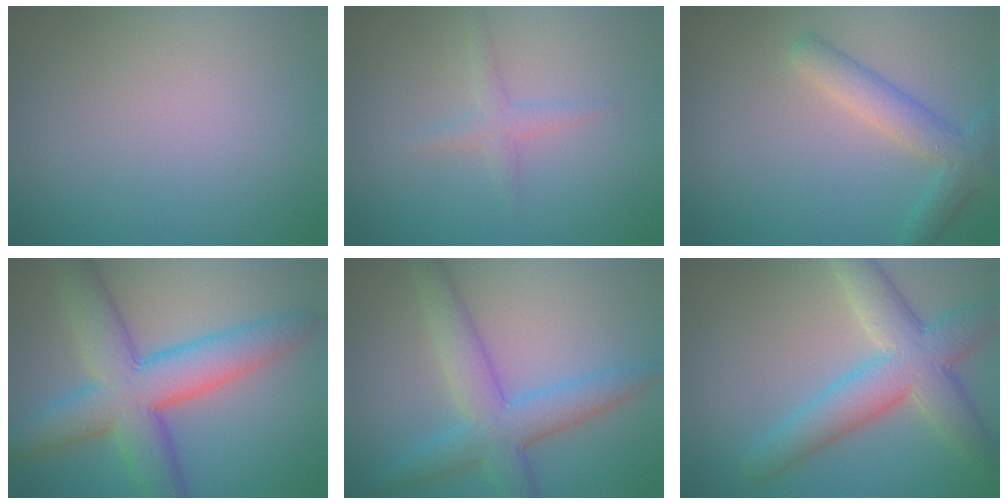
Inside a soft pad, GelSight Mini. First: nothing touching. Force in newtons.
{"total": 1.4, "press": 1.4, "slide": 0.0}
{"total": 3.4, "press": 3.4, "slide": 0.1}
{"total": 9.1, "press": 9.1, "slide": 0.2}
{"total": 5.7, "press": 5.7, "slide": 0.2}
{"total": 6.9, "press": 6.9, "slide": 0.4}